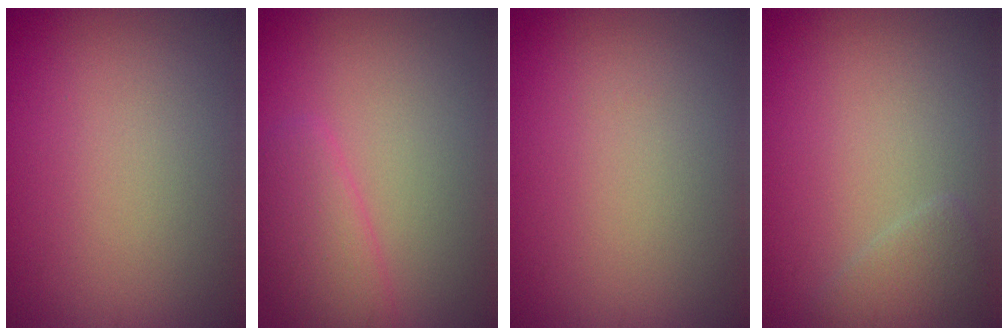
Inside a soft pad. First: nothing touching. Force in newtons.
{"total": 2.7, "press": 2.7, "slide": 0.1}
{"total": 0.0}
{"total": 1.6, "press": 1.6, "slide": 0.2}